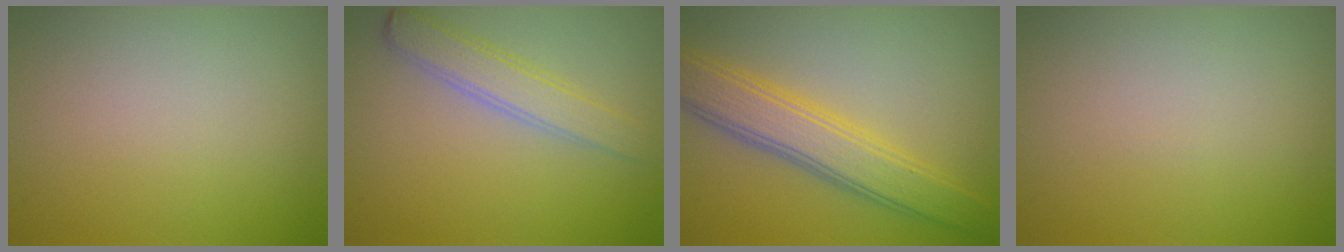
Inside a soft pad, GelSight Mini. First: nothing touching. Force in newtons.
{"total": 2.9, "press": 2.9, "slide": 0.1}
{"total": 5.2, "press": 5.2, "slide": 0.3}
{"total": 0.0}